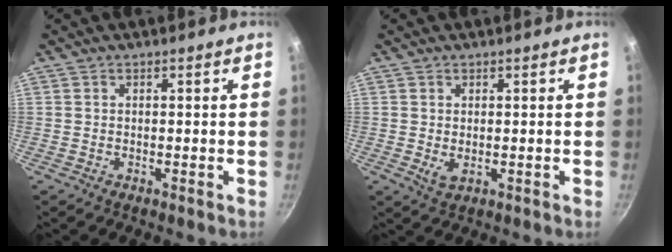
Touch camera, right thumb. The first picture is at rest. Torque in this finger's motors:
{"motor_torque": [0.18, 0.01, 0.18, -0.31, 0.02]}